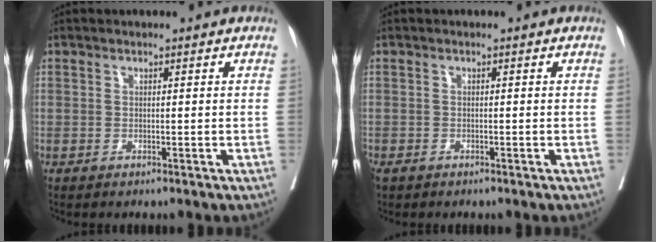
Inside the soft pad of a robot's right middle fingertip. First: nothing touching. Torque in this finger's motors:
{"motor_torque": [0.73, -0.78, 0.27, 0.09]}